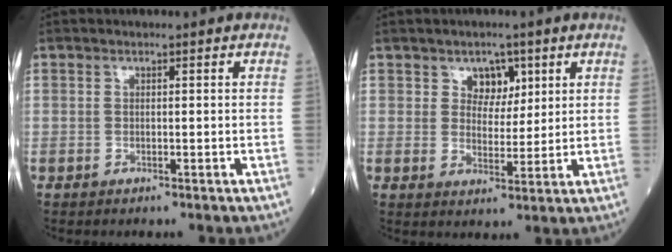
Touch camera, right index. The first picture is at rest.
{"total": 4.2, "force": [2.2, 3.0, 2.0], "torque": [-0.022, 0.004, 0.036]}